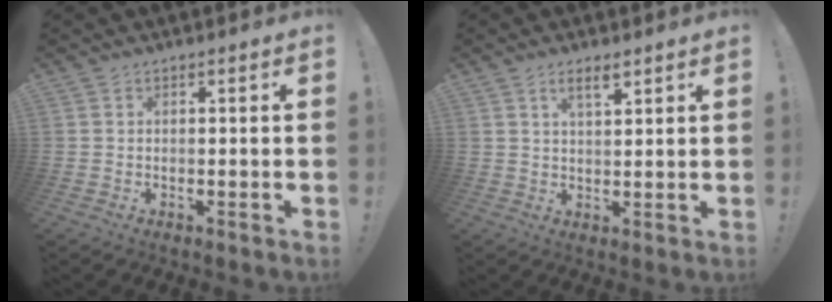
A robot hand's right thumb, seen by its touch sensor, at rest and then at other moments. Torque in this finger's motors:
{"motor_torque": [0.02, 0.20, 0.60, 0.33, 0.28]}